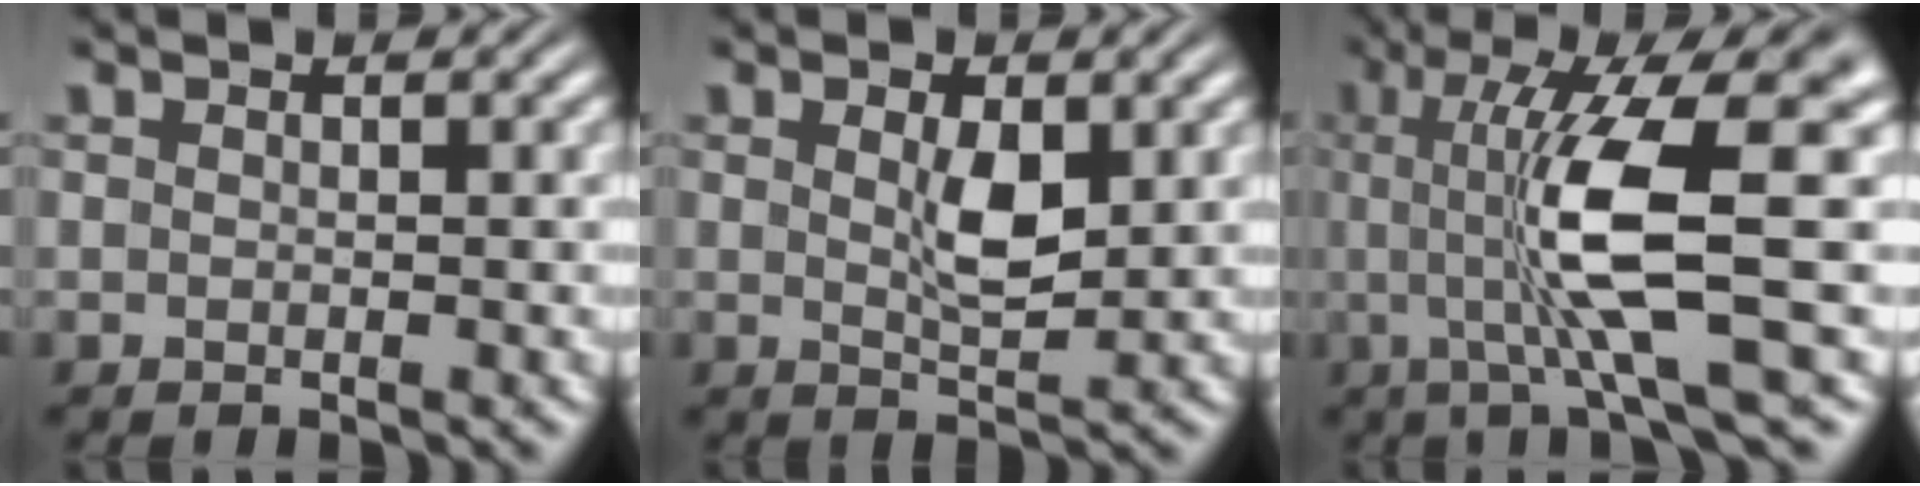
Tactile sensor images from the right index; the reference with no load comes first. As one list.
[{"total": 2.7, "force": [0.6, 1.0, 2.4], "torque": [-0.045, -0.018, 0.016]}, {"total": 10.2, "force": [1.0, 2.0, 10.0], "torque": [-0.173, 0.007, 0.014]}]